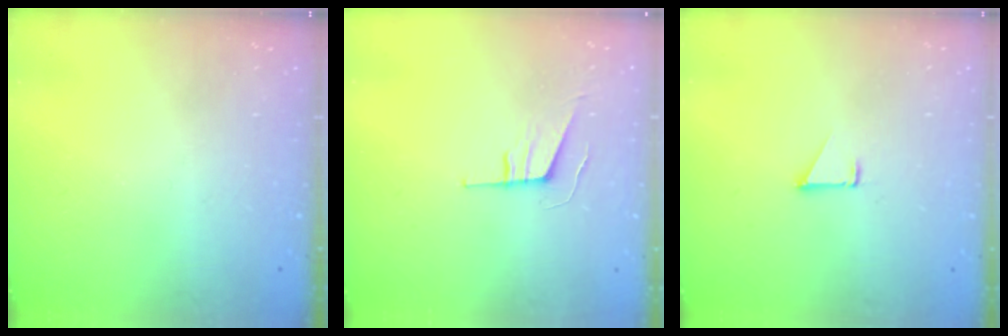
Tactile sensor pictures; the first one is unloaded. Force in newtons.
{"total": 6.4, "press": 5.9, "slide": 2.5}
{"total": 1.5, "press": 1.5, "slide": 0.1}